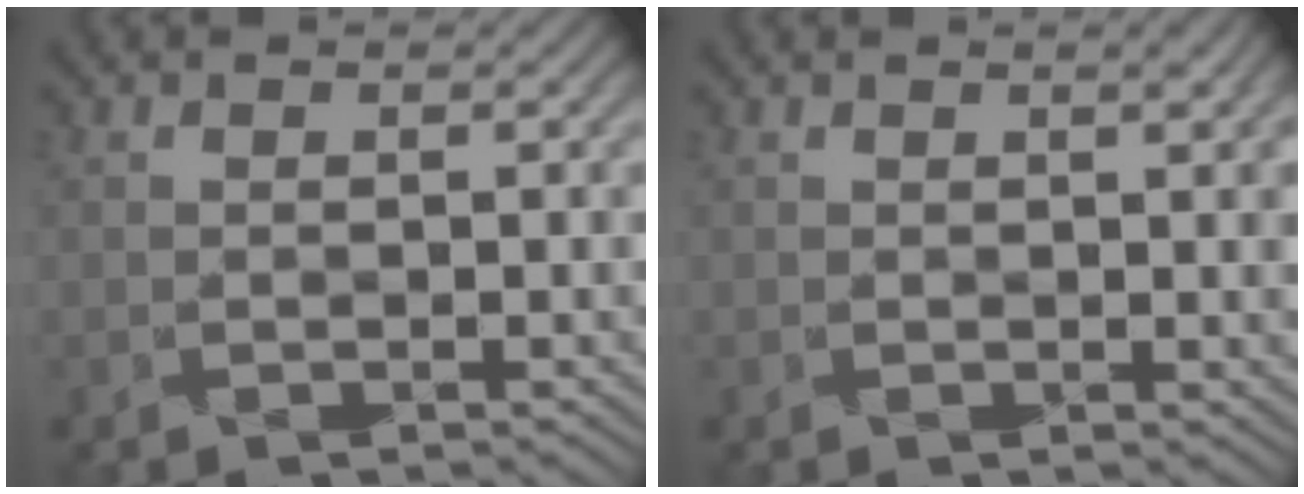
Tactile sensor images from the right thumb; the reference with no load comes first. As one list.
[{"total": 3.5, "force": [1.1, 0.7, 3.3], "torque": [-0.035, 0.008, 0.016]}]